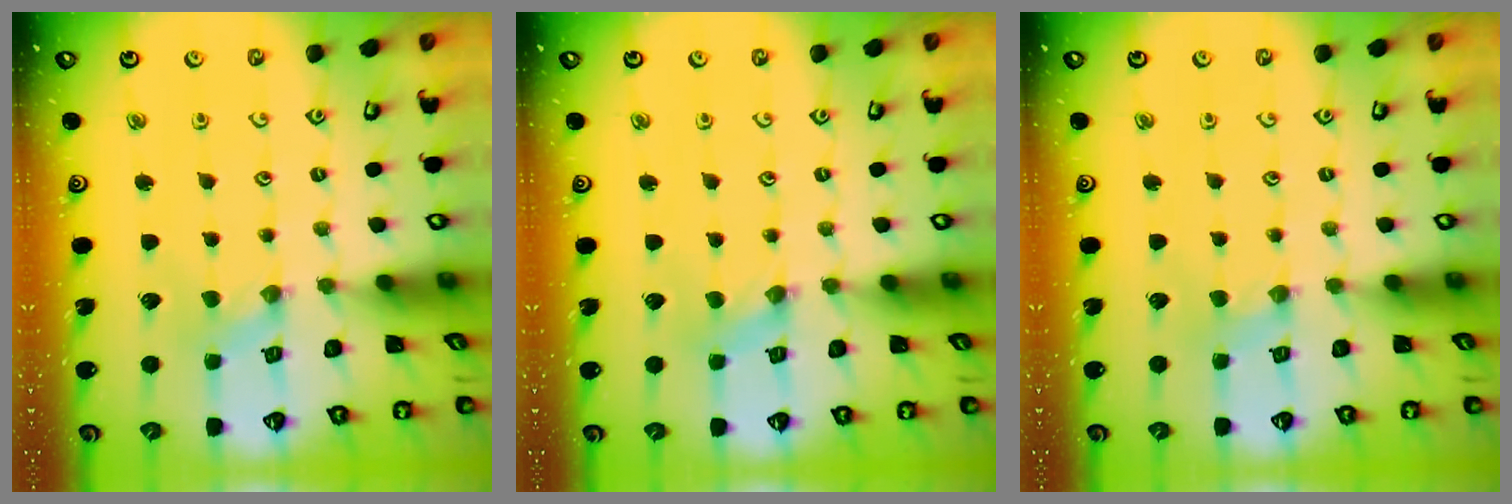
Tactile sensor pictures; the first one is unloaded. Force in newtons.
{"total": 0.0}
{"total": 1.8, "press": 1.8, "slide": 0.3}